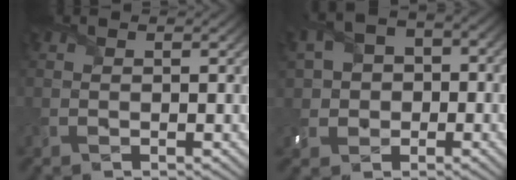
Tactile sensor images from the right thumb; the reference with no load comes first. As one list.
[{"total": 6.5, "force": [-0.2, 5.5, 3.5], "torque": [-0.084, 0.005, -0.011]}]